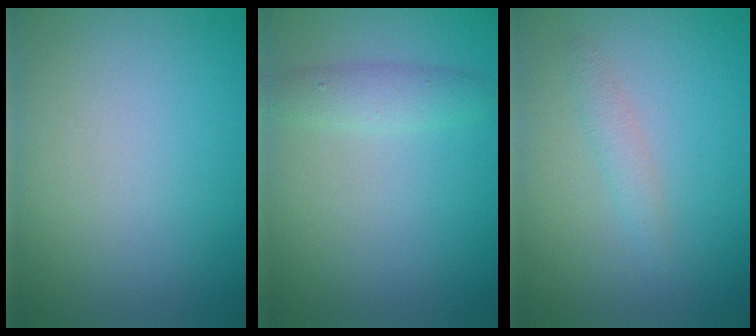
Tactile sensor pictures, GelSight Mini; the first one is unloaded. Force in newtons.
{"total": 1.9, "press": 1.9, "slide": 0.1}
{"total": 1.2, "press": 1.2, "slide": 0.1}